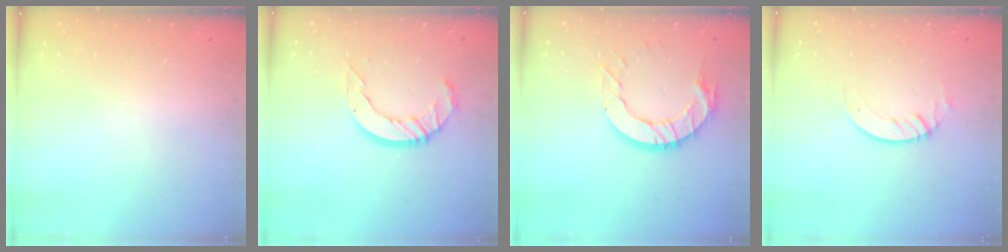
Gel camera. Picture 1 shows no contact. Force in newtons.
{"total": 10.8, "press": 10.8, "slide": 1.0}
{"total": 11.5, "press": 11.4, "slide": 1.2}
{"total": 3.6, "press": 3.6, "slide": 0.3}